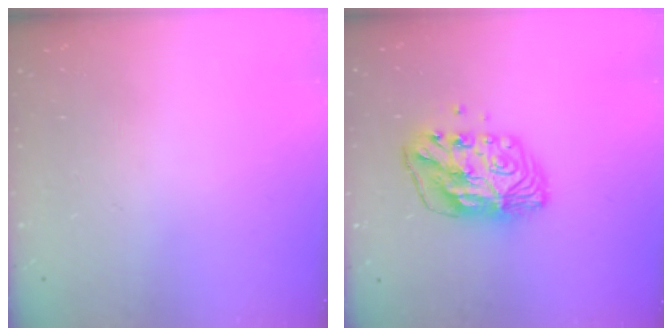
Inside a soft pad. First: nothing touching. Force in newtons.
{"total": 11.3, "press": 11.2, "slide": 1.6}